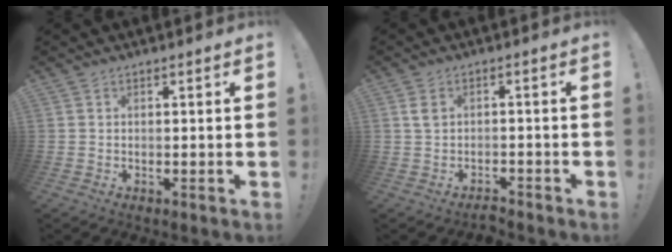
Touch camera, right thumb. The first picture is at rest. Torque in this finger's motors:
{"motor_torque": [-0.24, -0.13, 0.05, 0.14, 0.02]}